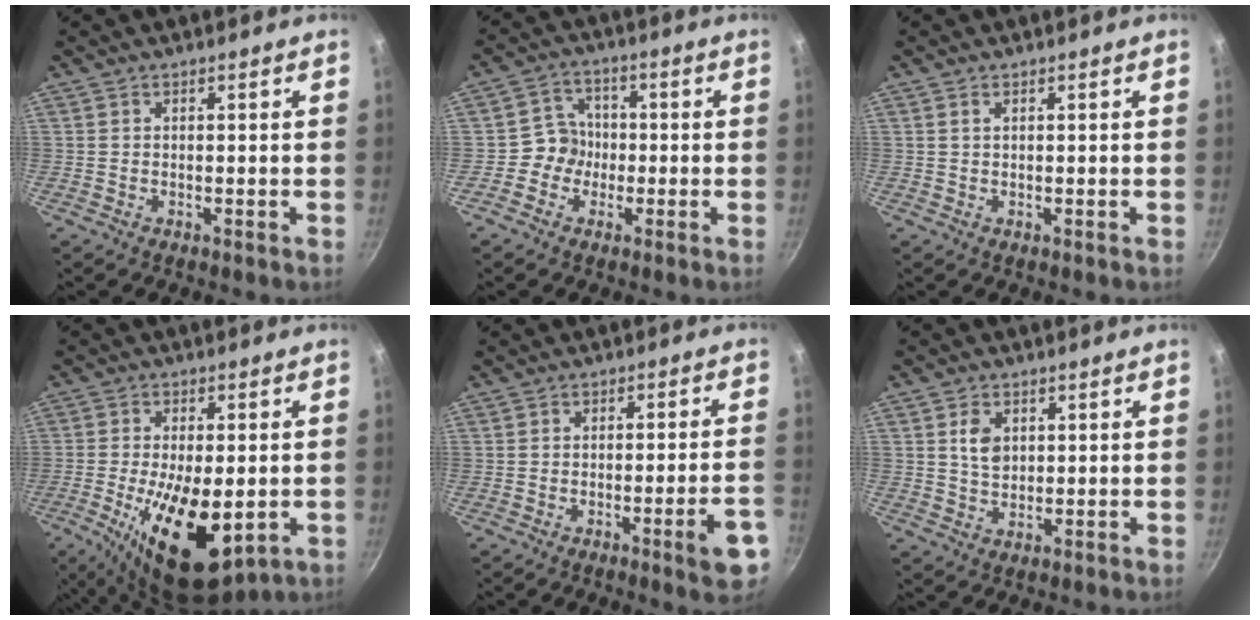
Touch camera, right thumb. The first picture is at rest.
{"total": 5.3, "force": [-1.2, 5.0, 1.4], "torque": [0.014, 0.018, -0.033]}
{"total": 0.9, "force": [0.5, 0.4, 0.6], "torque": [-0.012, 0.002, 0.009]}
{"total": 16.9, "force": [-4.0, 8.0, 14.3], "torque": [-0.230, -0.001, -0.052]}
{"total": 7.6, "force": [-3.6, 1.1, 6.6], "torque": [-0.080, 0.020, -0.043]}
{"total": 4.7, "force": [1.4, 3.3, 2.9], "torque": [-0.039, -0.005, 0.027]}